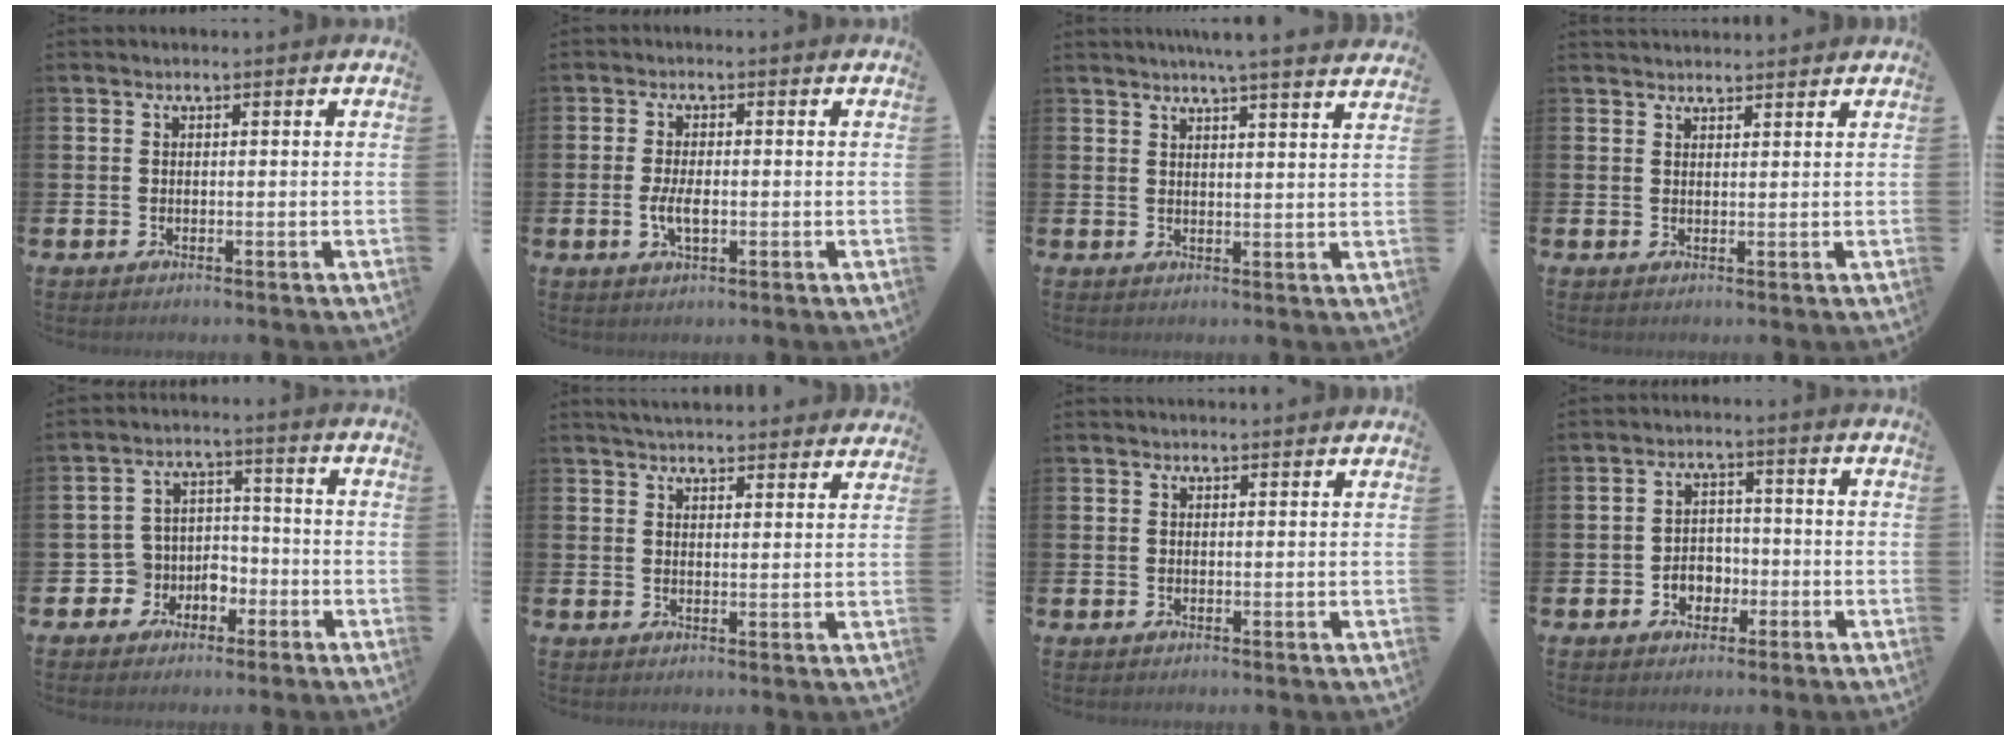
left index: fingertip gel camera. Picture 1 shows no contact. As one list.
[{"total": 3.5, "force": [-0.5, 1.5, 3.1], "torque": [-0.063, 0.000, -0.012]}, {"total": 4.8, "force": [4.5, -1.0, 1.1], "torque": [-0.031, -0.022, 0.080]}, {"total": 2.1, "force": [2.1, 0.3, -0.1], "torque": [0.007, -0.011, 0.036]}, {"total": 4.7, "force": [-1.9, 4.3, 0.4], "torque": [-0.034, 0.002, -0.037]}, {"total": 4.4, "force": [4.3, 0.5, 0.5], "torque": [-0.016, -0.021, 0.079]}, {"total": 1.1, "force": [1.0, 0.1, 0.1], "torque": [0.007, -0.003, 0.017]}, {"total": 3.2, "force": [-1.4, 2.6, 1.2], "torque": [-0.022, 0.002, -0.034]}]